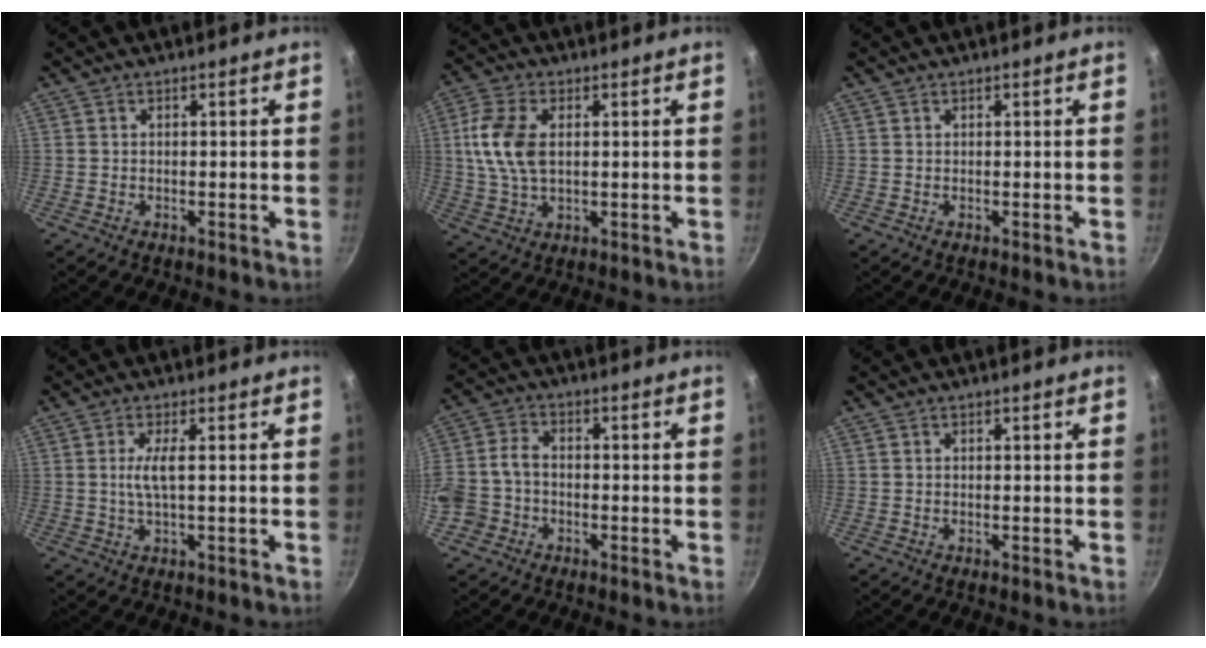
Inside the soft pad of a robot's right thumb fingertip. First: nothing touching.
{"total": 10.7, "force": [1.5, 6.4, 8.4], "torque": [-0.167, 0.006, 0.026]}
{"total": 0.0}
{"total": 3.7, "force": [0.4, 0.5, 3.6], "torque": [-0.086, -0.002, 0.009]}
{"total": 7.8, "force": [-3.1, 5.9, 4.0], "torque": [-0.072, 0.038, -0.070]}
{"total": 0.0}